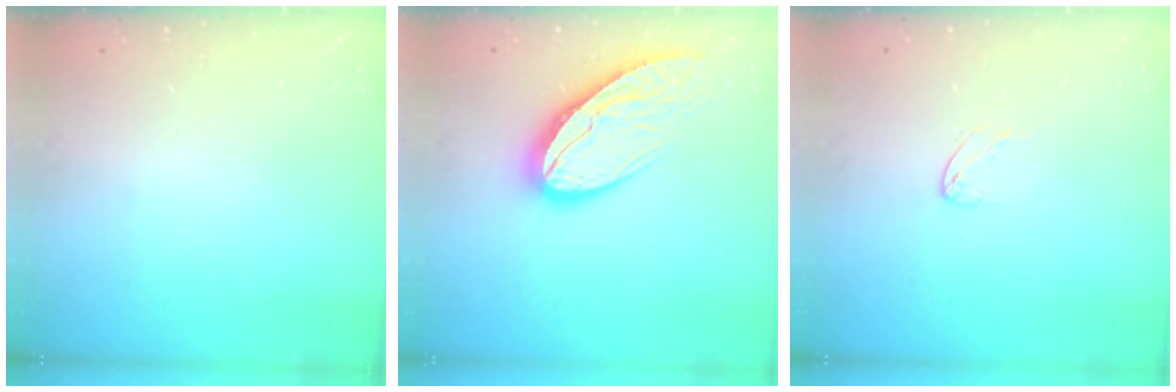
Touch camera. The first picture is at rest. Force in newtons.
{"total": 16.5, "press": 16.4, "slide": 1.7}
{"total": 3.8, "press": 3.8, "slide": 0.3}